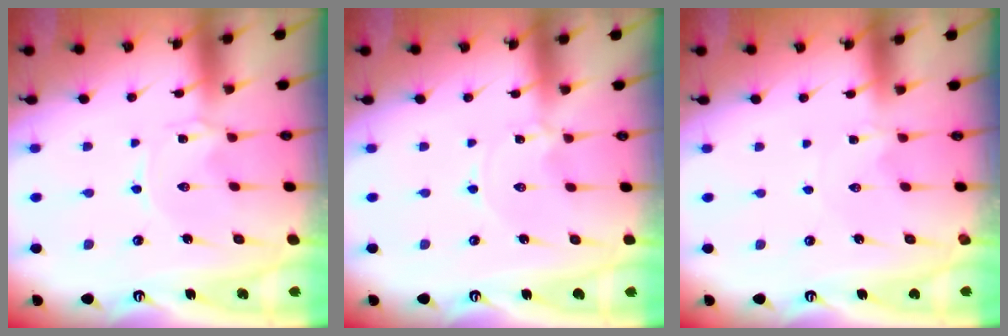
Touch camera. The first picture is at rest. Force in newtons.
{"total": 0.0}
{"total": 0.0}